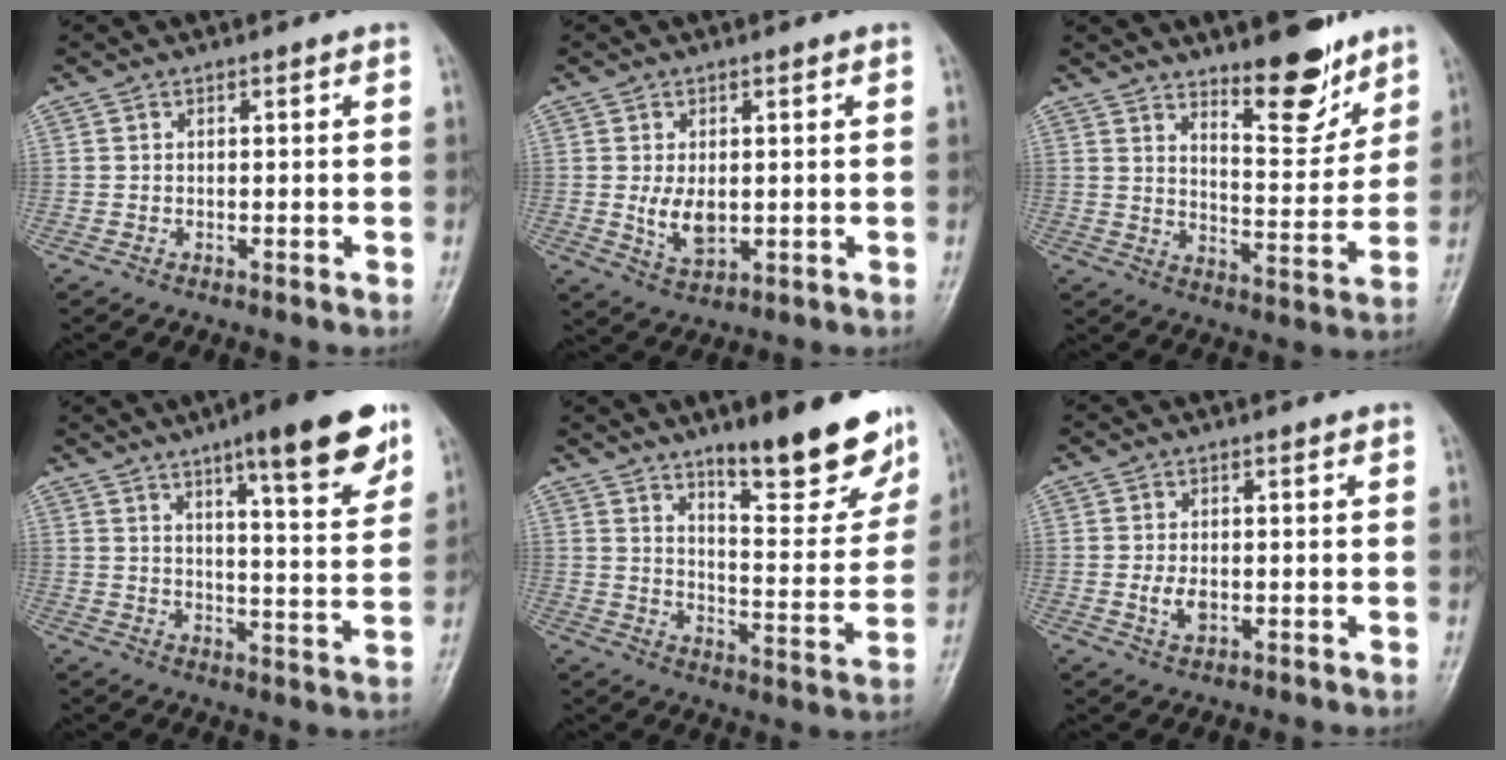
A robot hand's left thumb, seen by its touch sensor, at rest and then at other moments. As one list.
[{"total": 5.2, "force": [0.1, 3.1, 4.2], "torque": [-0.069, -0.013, 0.013]}, {"total": 10.9, "force": [8.0, 3.5, 6.4], "torque": [-0.069, -0.068, 0.131]}, {"total": 15.9, "force": [9.5, 3.2, 12.3], "torque": [-0.149, -0.045, 0.135]}, {"total": 17.4, "force": [12.2, 4.6, 11.5], "torque": [-0.111, -0.083, 0.184]}, {"total": 2.9, "force": [-0.3, 1.7, 2.3], "torque": [-0.046, -0.005, -0.004]}]